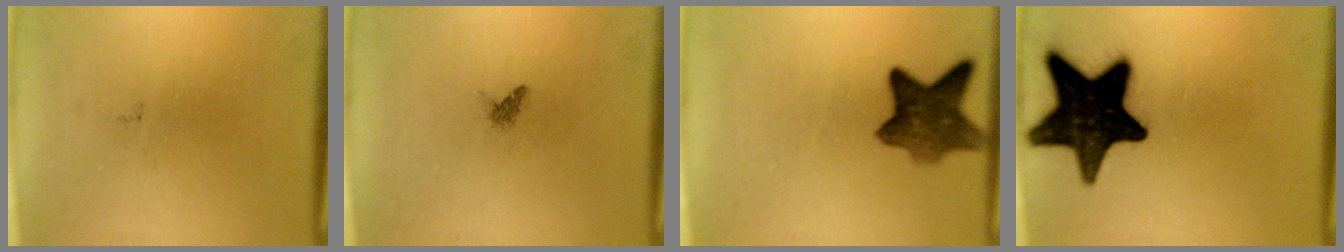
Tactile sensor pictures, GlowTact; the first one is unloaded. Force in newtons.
{"total": 0.7}
{"total": 7.7}
{"total": 18.4}